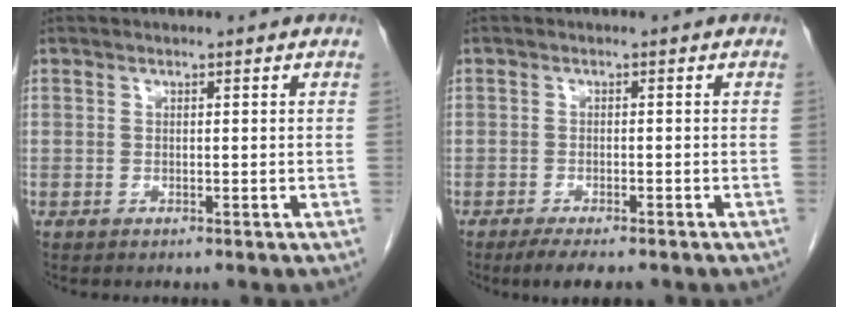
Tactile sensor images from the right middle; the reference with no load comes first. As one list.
[{"total": 5.0, "force": [-3.9, 1.2, 2.9], "torque": [-0.042, -0.009, -0.058]}]